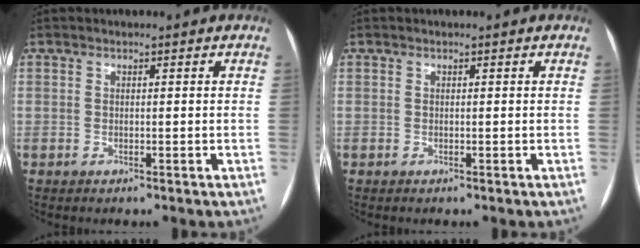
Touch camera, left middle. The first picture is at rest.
{"total": 0.0}